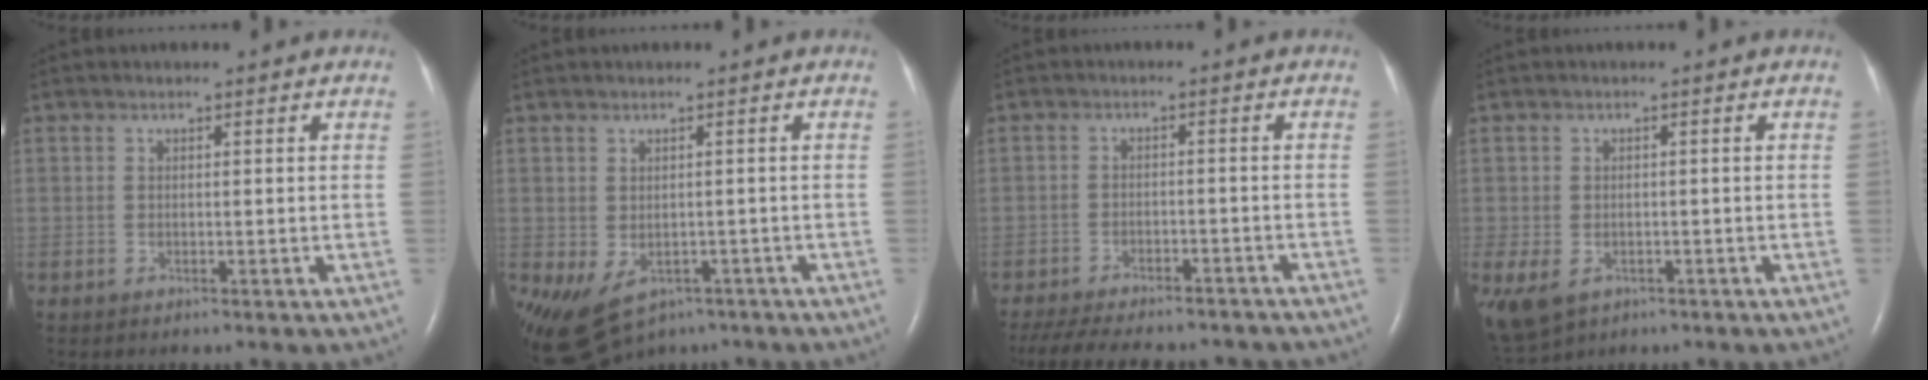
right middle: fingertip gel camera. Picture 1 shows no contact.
{"total": 9.7, "force": [-5.3, 6.2, 5.2], "torque": [-0.105, -0.003, -0.072]}
{"total": 19.0, "force": [-16.4, 5.4, 7.8], "torque": [-0.181, -0.020, -0.214]}
{"total": 13.7, "force": [-5.9, 10.4, 6.8], "torque": [-0.201, -0.014, -0.078]}